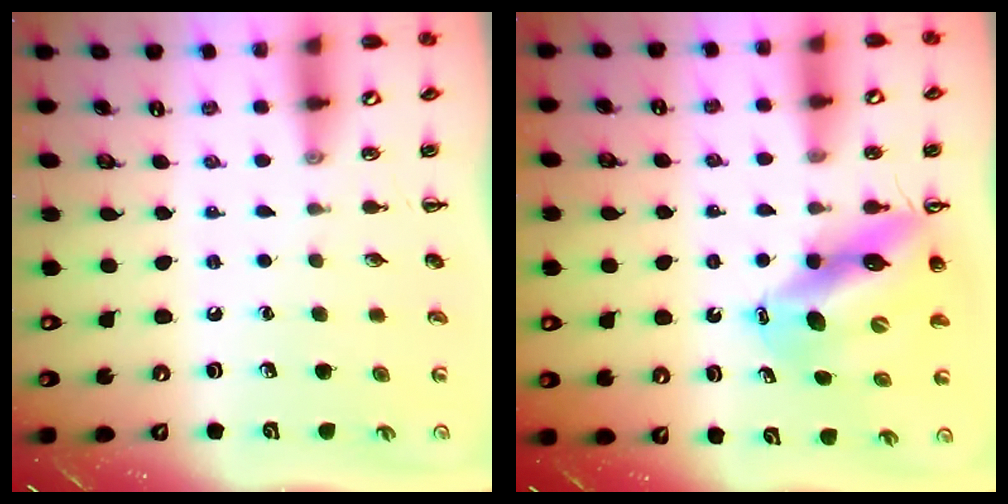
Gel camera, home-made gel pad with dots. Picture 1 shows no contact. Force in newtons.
{"total": 12.8, "press": 12.3, "slide": 3.8}